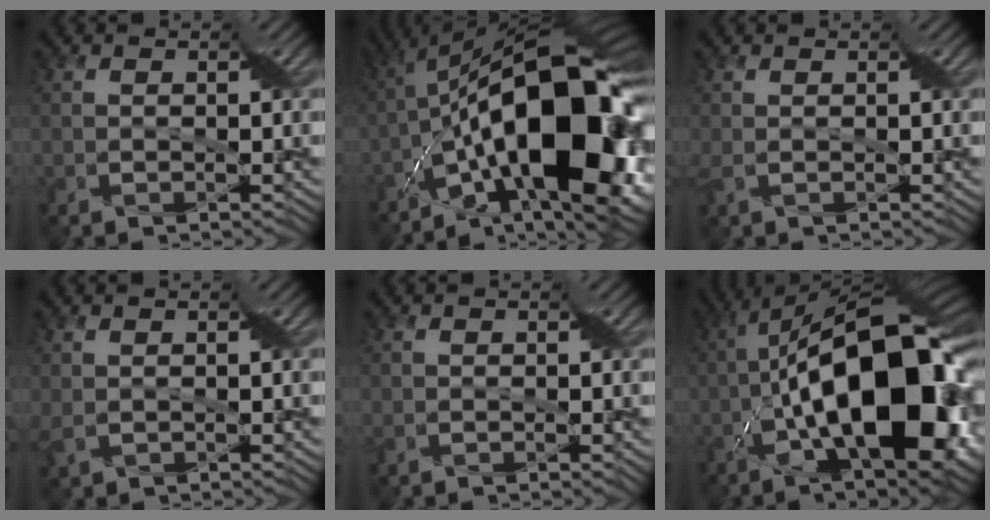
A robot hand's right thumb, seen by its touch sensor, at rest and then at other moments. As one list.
[{"total": 19.3, "force": [-5.2, 7.8, 16.9], "torque": [-0.268, 0.017, -0.103]}, {"total": 1.8, "force": [0.0, 1.0, 1.5], "torque": [-0.041, -0.002, 0.000]}, {"total": 2.3, "force": [0.3, 1.6, 1.7], "torque": [-0.049, -0.002, 0.007]}, {"total": 0.7, "force": [0.0, 0.4, 0.6], "torque": [-0.014, -0.002, 0.000]}, {"total": 20.7, "force": [-4.2, 8.7, 18.3], "torque": [-0.297, 0.012, -0.079]}]